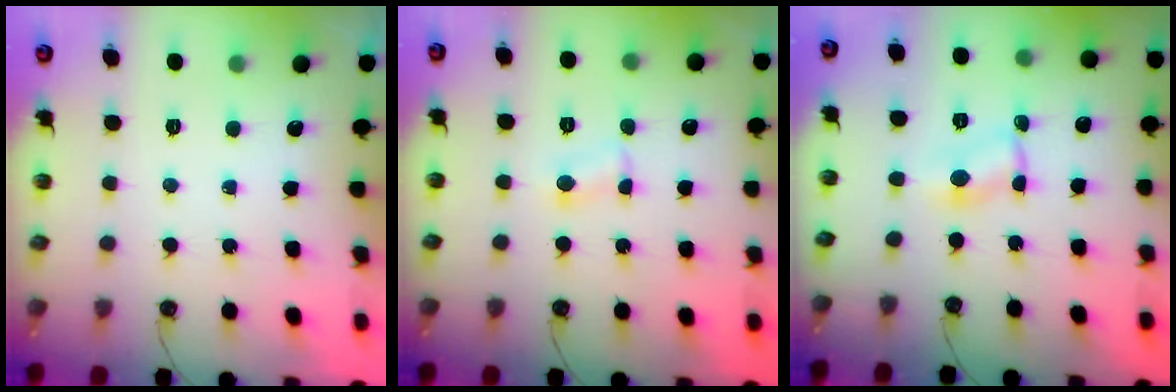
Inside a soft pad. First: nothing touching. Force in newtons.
{"total": 2.5, "press": 2.4, "slide": 0.8}
{"total": 2.0, "press": 2.0, "slide": 0.1}